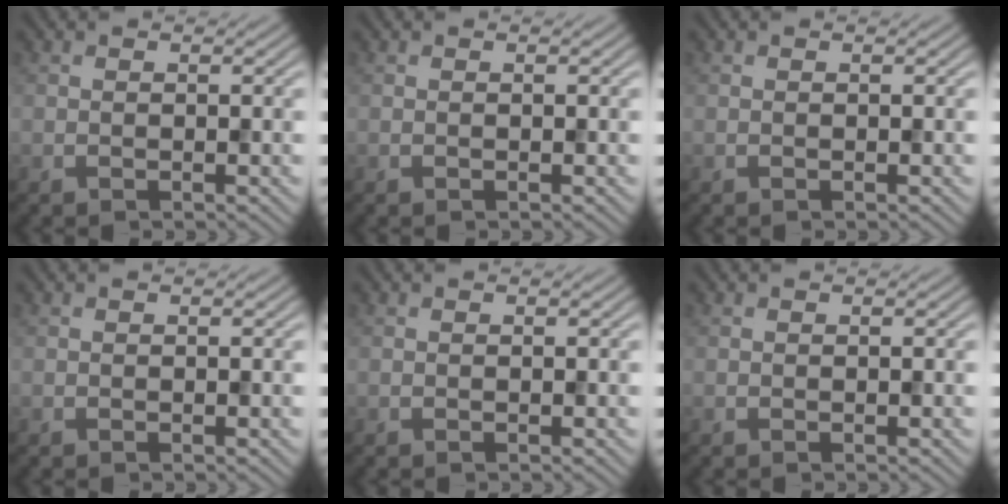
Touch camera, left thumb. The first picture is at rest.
{"total": 0.0}
{"total": 0.0}
{"total": 0.0}
{"total": 0.0}
{"total": 0.0}